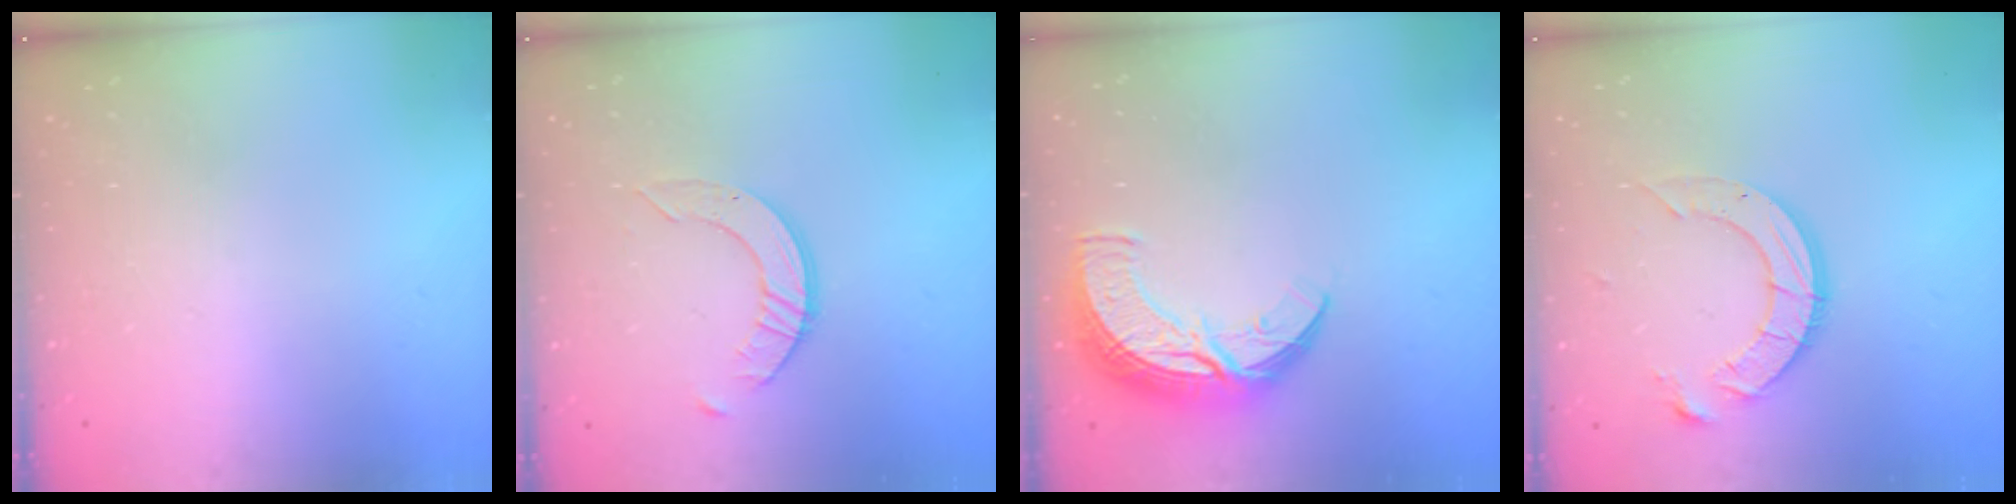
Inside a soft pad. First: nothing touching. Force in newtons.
{"total": 5.0, "press": 5.0, "slide": 0.4}
{"total": 10.9, "press": 10.9, "slide": 0.8}
{"total": 10.8, "press": 10.8, "slide": 0.7}